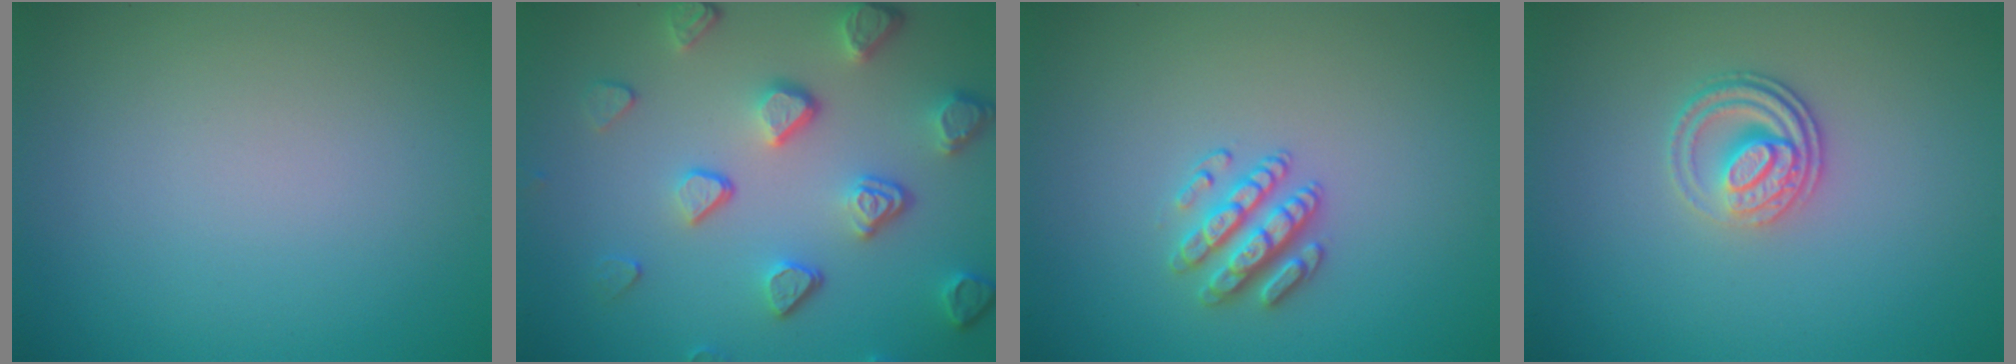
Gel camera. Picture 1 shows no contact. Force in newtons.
{"total": 5.2, "press": 4.1, "slide": 3.2}
{"total": 2.6, "press": 2.5, "slide": 0.7}
{"total": 2.8, "press": 2.5, "slide": 1.4}